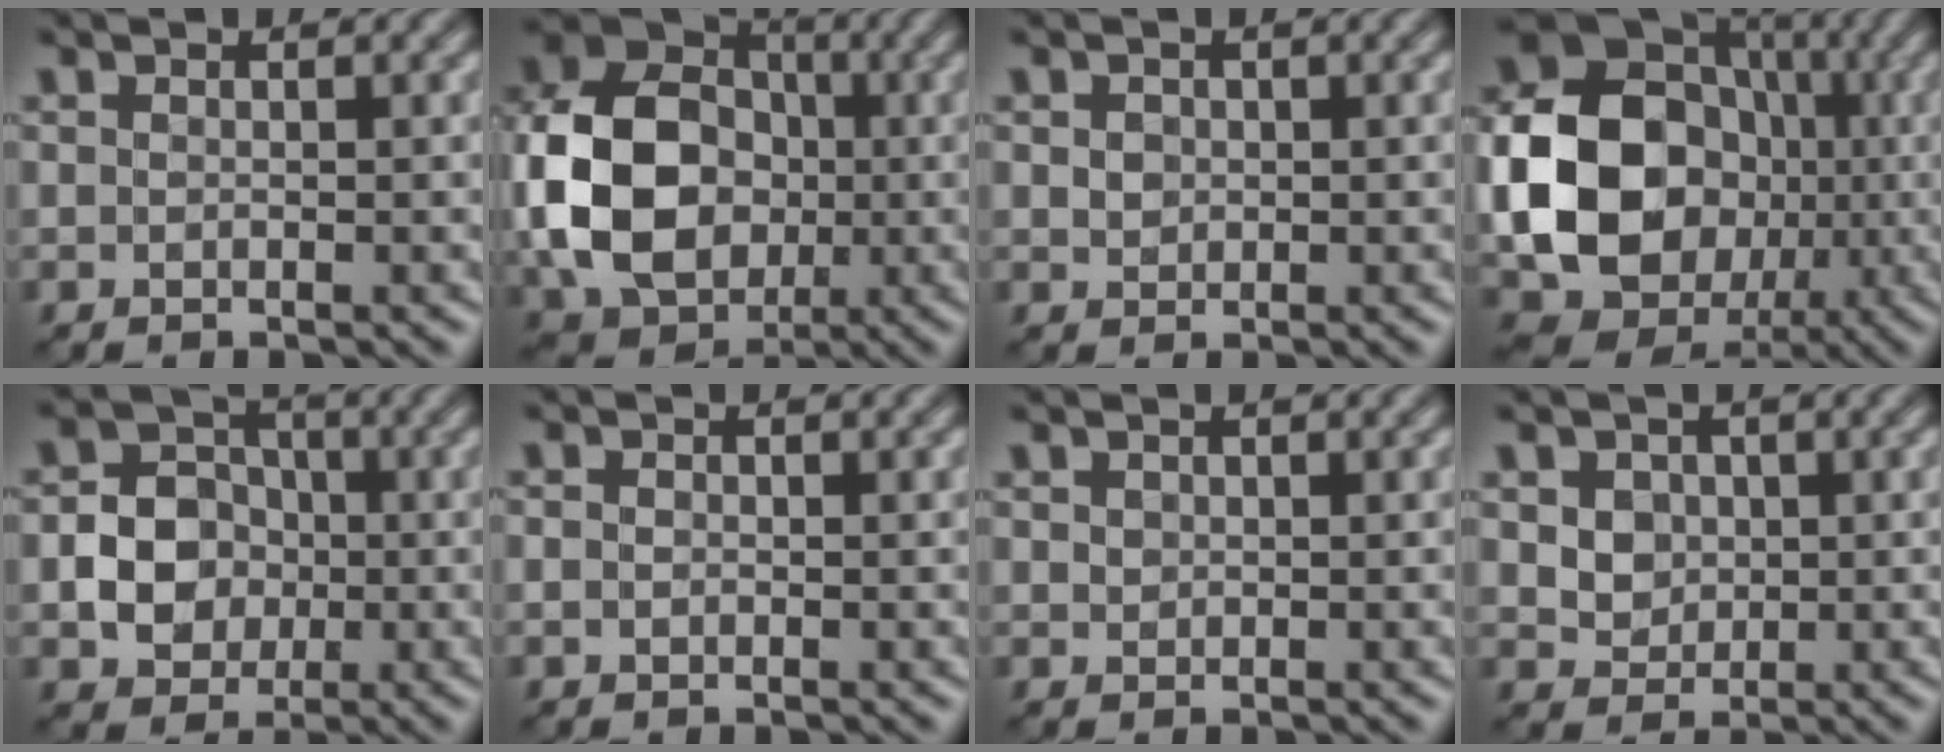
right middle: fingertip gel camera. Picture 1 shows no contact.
{"total": 12.6, "force": [-1.5, 9.8, 7.8], "torque": [-0.168, 0.007, -0.035]}
{"total": 1.3, "force": [0.2, 1.1, 0.6], "torque": [-0.014, 0.003, 0.005]}
{"total": 17.3, "force": [-1.9, 14.9, 8.6], "torque": [-0.163, -0.019, -0.054]}
{"total": 4.9, "force": [-1.1, 4.1, 2.5], "torque": [-0.042, 0.003, -0.025]}
{"total": 0.6, "force": [-0.2, 0.5, 0.3], "torque": [-0.007, -0.001, -0.008]}
{"total": 0.6, "force": [0.2, 0.5, 0.1], "torque": [-0.003, -0.001, 0.006]}
{"total": 4.3, "force": [1.4, 3.5, 2.1], "torque": [-0.049, 0.011, 0.026]}